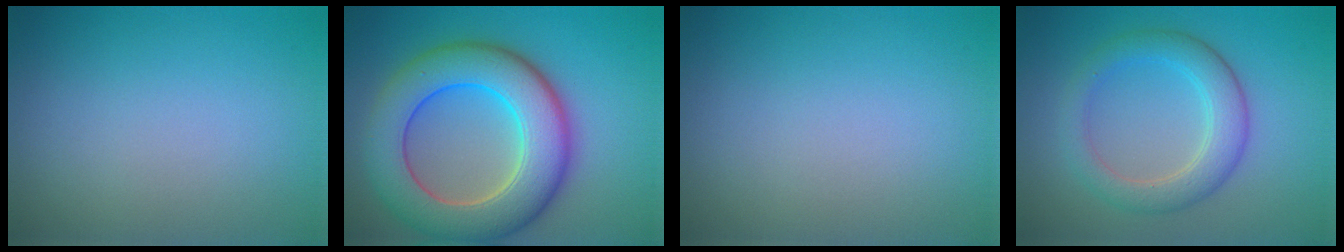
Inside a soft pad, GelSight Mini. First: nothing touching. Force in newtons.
{"total": 10.3, "press": 10.3, "slide": 0.7}
{"total": 0.0}
{"total": 4.2, "press": 4.2, "slide": 0.4}